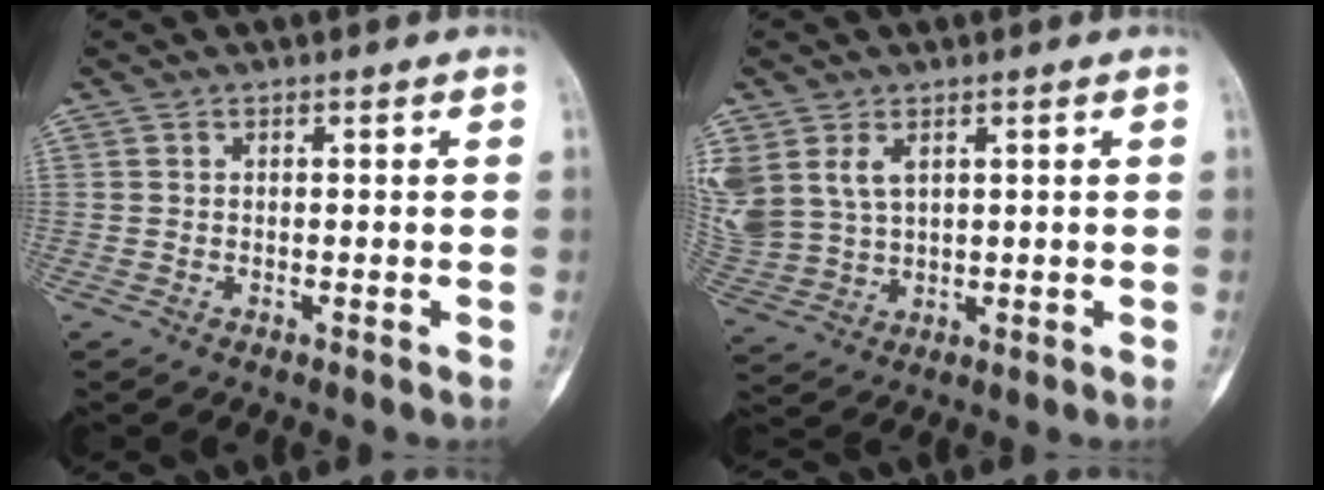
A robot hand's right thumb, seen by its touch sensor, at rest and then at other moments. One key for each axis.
{"total": 11.2, "fx": 4.1, "fy": 7.8, "fz": 7.0, "tx": -0.172, "ty": -0.003, "tz": 0.099}